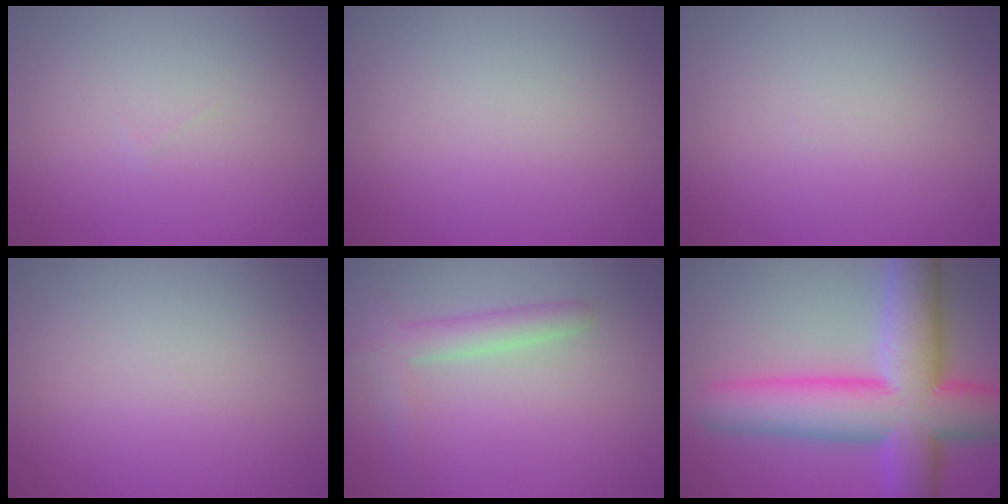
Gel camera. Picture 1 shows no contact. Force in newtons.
{"total": 0.0}
{"total": 0.0}
{"total": 0.0}
{"total": 2.6, "press": 2.6, "slide": 0.2}
{"total": 12.1, "press": 12.1, "slide": 0.3}